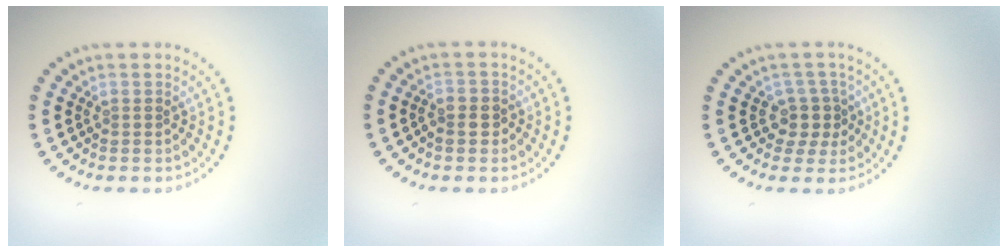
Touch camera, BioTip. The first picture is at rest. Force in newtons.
{"total": 1.4, "press": 1.4, "slide": 0.4}
{"total": 2.4, "press": 1.8, "slide": 1.7}